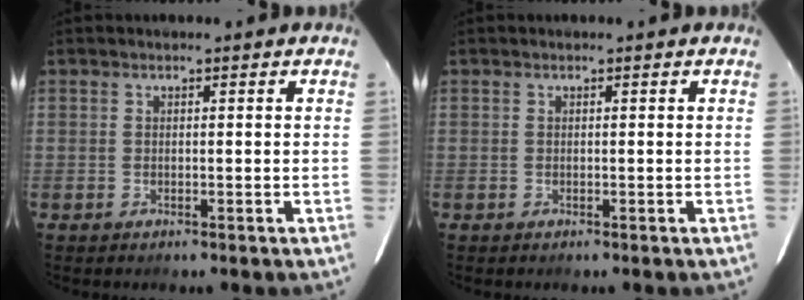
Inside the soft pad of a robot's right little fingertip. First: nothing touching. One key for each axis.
{"total": 0.0}